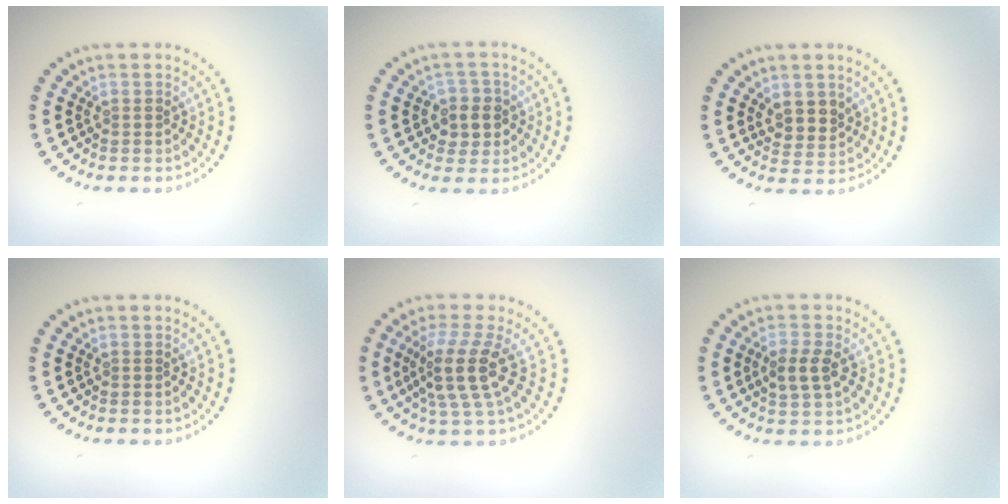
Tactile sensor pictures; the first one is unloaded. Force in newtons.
{"total": 2.6, "press": 2.4, "slide": 0.8}
{"total": 2.3, "press": 2.2, "slide": 0.9}
{"total": 0.0}
{"total": 4.4, "press": 3.3, "slide": 2.9}
{"total": 2.5, "press": 2.5, "slide": 0.3}